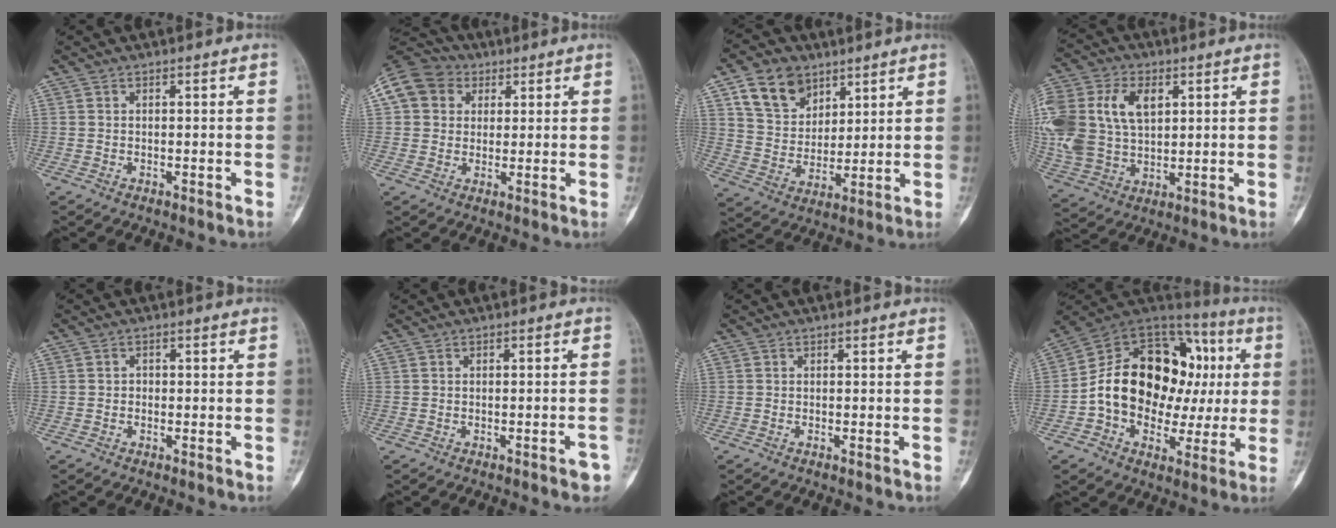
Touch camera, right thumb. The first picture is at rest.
{"total": 11.4, "force": [3.6, 9.8, 4.7], "torque": [-0.079, 0.020, 0.056]}
{"total": 11.6, "force": [6.5, 8.2, 5.1], "torque": [-0.067, -0.026, 0.125]}
{"total": 23.3, "force": [5.6, 16.0, 15.9], "torque": [-0.379, 0.025, 0.117]}
{"total": 0.9, "force": [-0.2, 0.8, 0.3], "torque": [0.007, 0.004, -0.006]}
{"total": 2.5, "force": [-1.5, 0.7, 2.0], "torque": [-0.023, 0.012, -0.017]}
{"total": 0.0}
{"total": 25.2, "force": [1.2, 17.4, 18.3], "torque": [-0.253, 0.051, 0.025]}